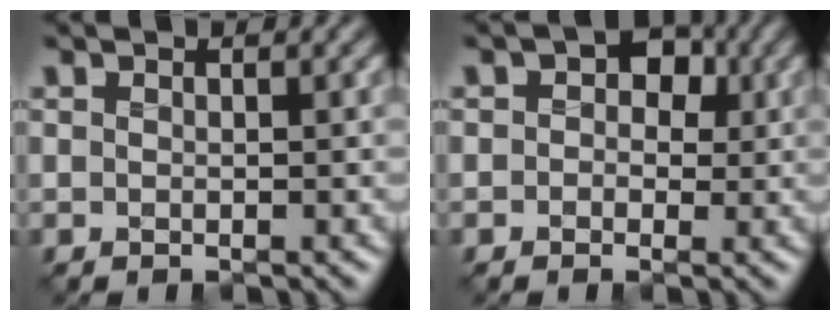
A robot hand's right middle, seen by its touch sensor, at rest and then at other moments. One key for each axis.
{"total": 4.1, "fx": 0.8, "fy": 3.1, "fz": 2.5, "tx": -0.019, "ty": 0.014, "tz": -0.021}